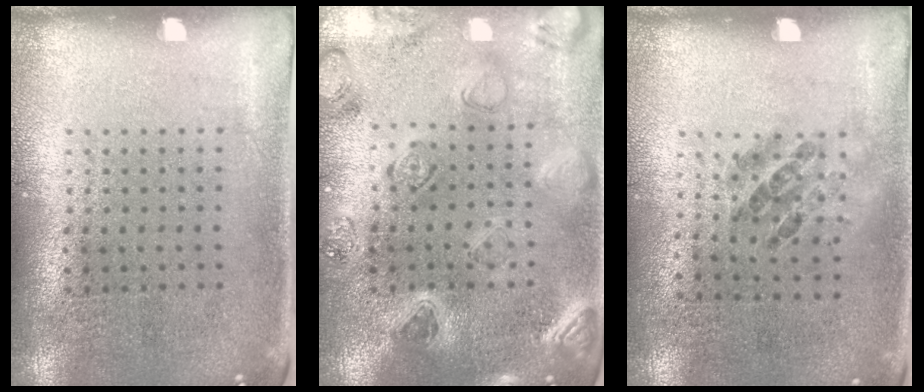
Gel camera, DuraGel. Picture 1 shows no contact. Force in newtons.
{"total": 1.8, "press": 1.7, "slide": 0.2}
{"total": 1.1, "press": 0.6, "slide": 0.9}